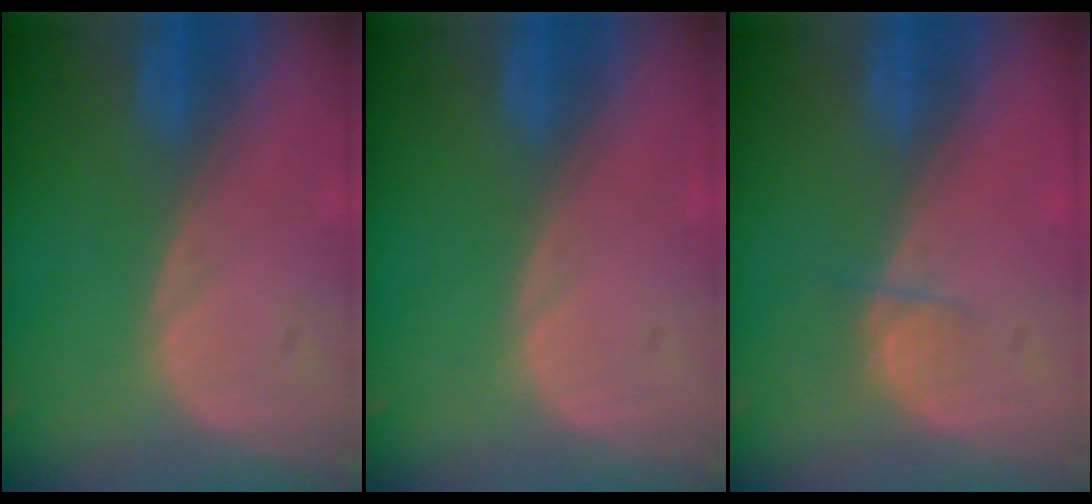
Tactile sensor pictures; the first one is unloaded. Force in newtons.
{"total": 0.0}
{"total": 1.9, "press": 1.7, "slide": 0.8}